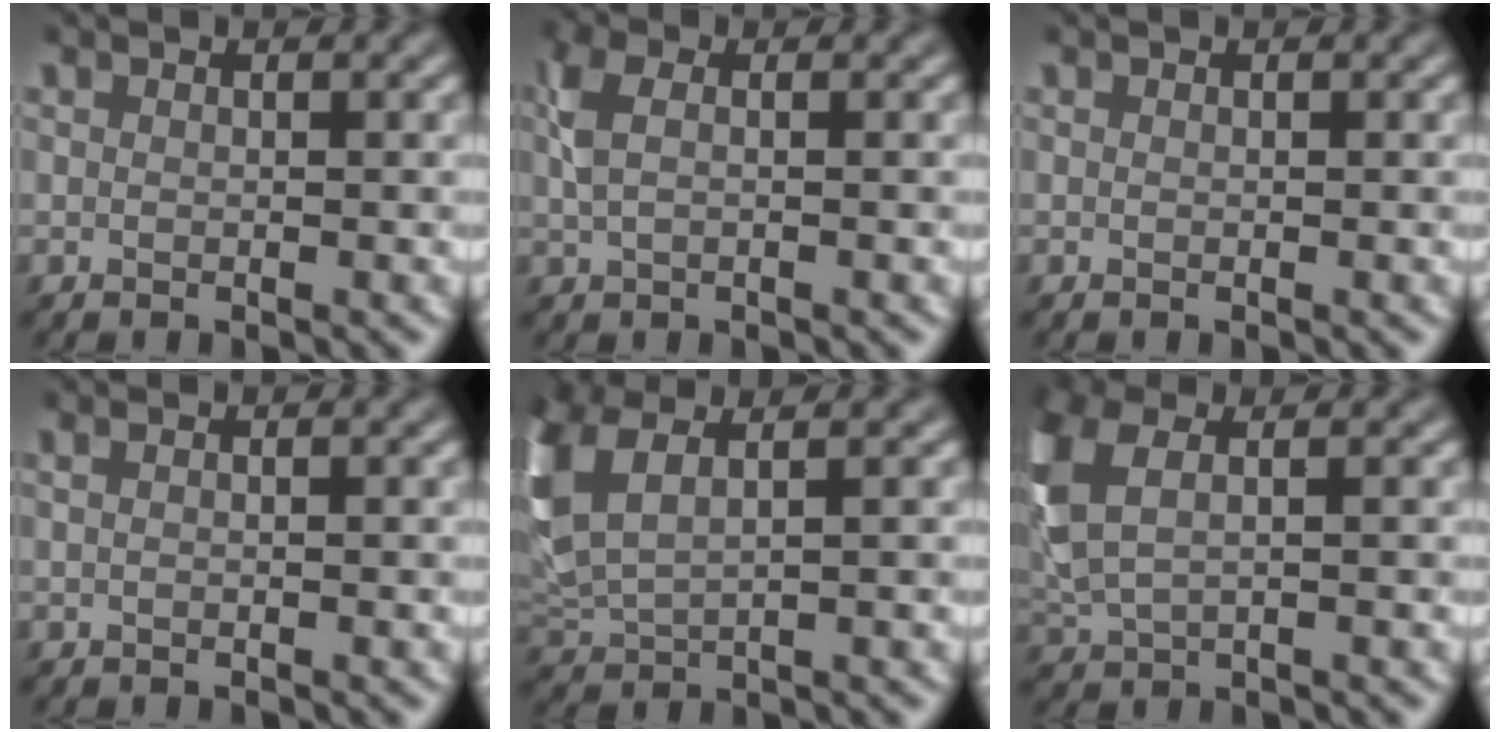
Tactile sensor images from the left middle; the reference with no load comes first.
{"total": 2.5, "force": [0.7, 1.3, 2.0], "torque": [-0.050, 0.008, 0.010]}
{"total": 0.0}
{"total": 0.9, "force": [0.3, 0.3, 0.8], "torque": [-0.013, 0.002, -0.001]}
{"total": 6.1, "force": [2.4, 2.8, 4.8], "torque": [-0.141, 0.013, 0.050]}
{"total": 5.1, "force": [1.7, 2.5, 4.2], "torque": [-0.121, 0.003, 0.038]}